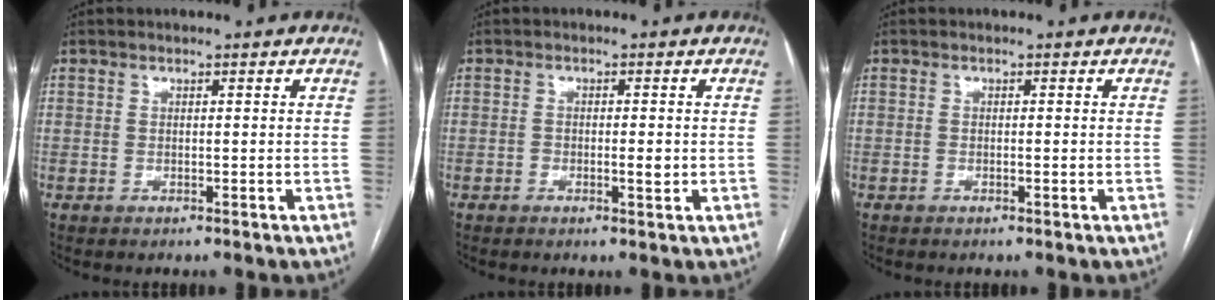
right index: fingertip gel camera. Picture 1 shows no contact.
{"total": 2.1, "force": [-0.5, 0.6, 2.0], "torque": [-0.033, -0.001, -0.007]}
{"total": 0.6, "force": [-0.2, 0.1, 0.5], "torque": [-0.010, -0.001, -0.003]}